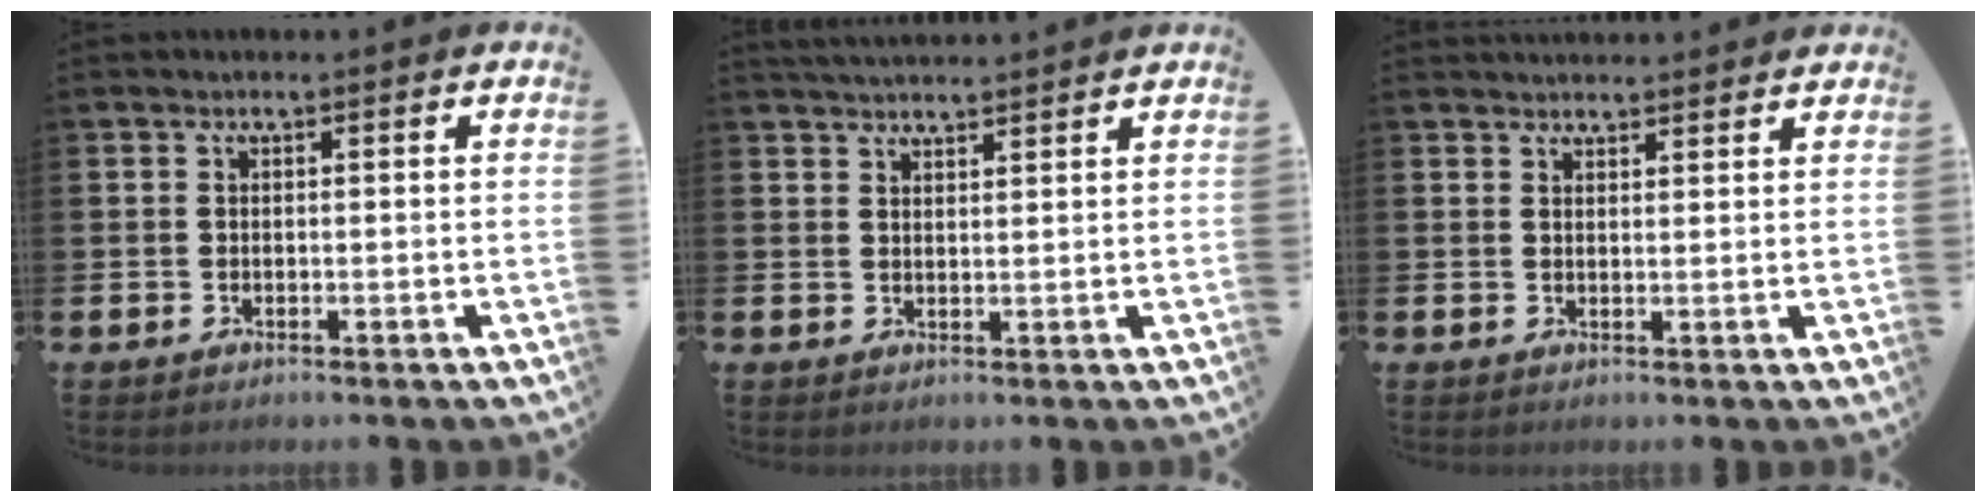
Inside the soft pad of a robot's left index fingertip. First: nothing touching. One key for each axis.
{"total": 3.0, "fx": 3.0, "fy": 0.0, "fz": 0.2, "tx": -0.006, "ty": -0.014, "tz": 0.054}
{"total": 2.4, "fx": 2.4, "fy": 0.3, "fz": 0.0, "tx": 0.002, "ty": -0.011, "tz": 0.044}